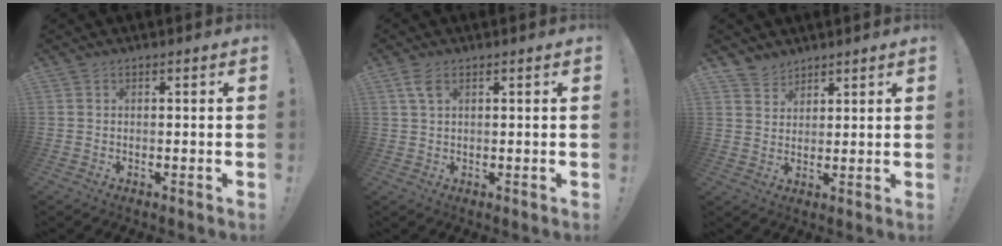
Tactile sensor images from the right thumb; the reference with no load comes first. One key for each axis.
{"total": 3.5, "fx": 1.6, "fy": 1.6, "fz": 2.7, "tx": -0.059, "ty": 0.003, "tz": 0.030}
{"total": 4.2, "fx": 3.5, "fy": 2.3, "fz": 0.0, "tx": -0.001, "ty": -0.026, "tz": 0.067}